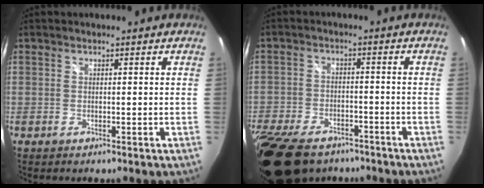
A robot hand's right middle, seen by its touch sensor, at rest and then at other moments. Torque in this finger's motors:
{"motor_torque": [0.77, -0.71, 0.29, 0.21]}